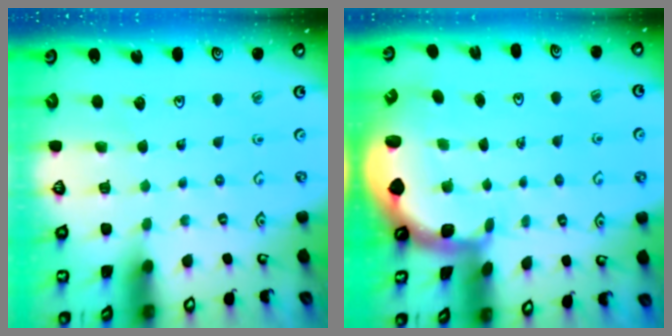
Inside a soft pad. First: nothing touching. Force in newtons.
{"total": 2.4, "press": 2.1, "slide": 1.2}